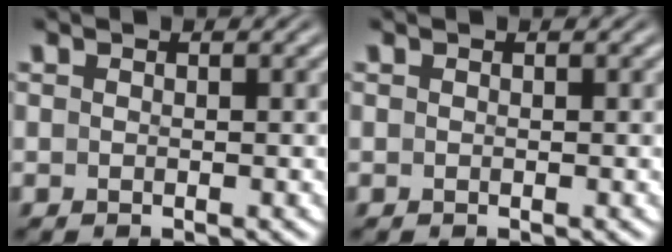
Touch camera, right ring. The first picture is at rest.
{"total": 0.0}